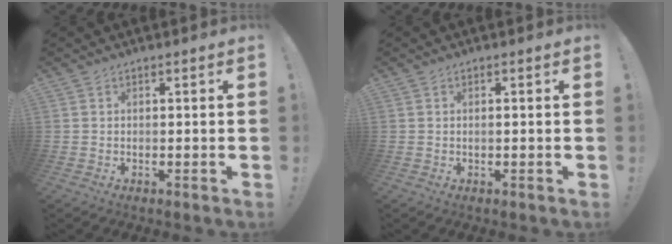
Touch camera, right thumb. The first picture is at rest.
{"total": 0.7, "force": [-0.2, -0.2, 0.7], "torque": [-0.011, -0.002, -0.005]}